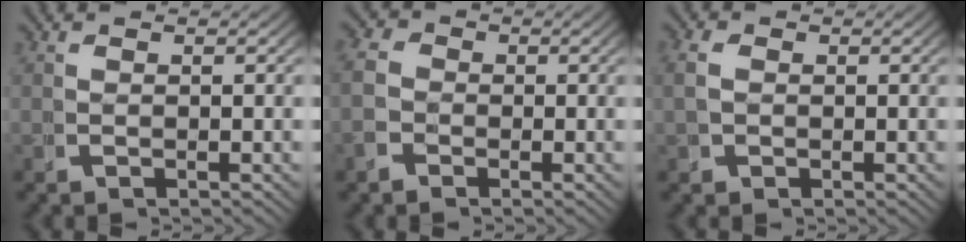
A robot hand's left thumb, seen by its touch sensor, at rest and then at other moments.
{"total": 2.9, "force": [-0.4, 2.7, 0.9], "torque": [-0.014, 0.002, -0.021]}
{"total": 2.5, "force": [0.1, 2.3, 0.9], "torque": [-0.021, -0.003, 0.000]}